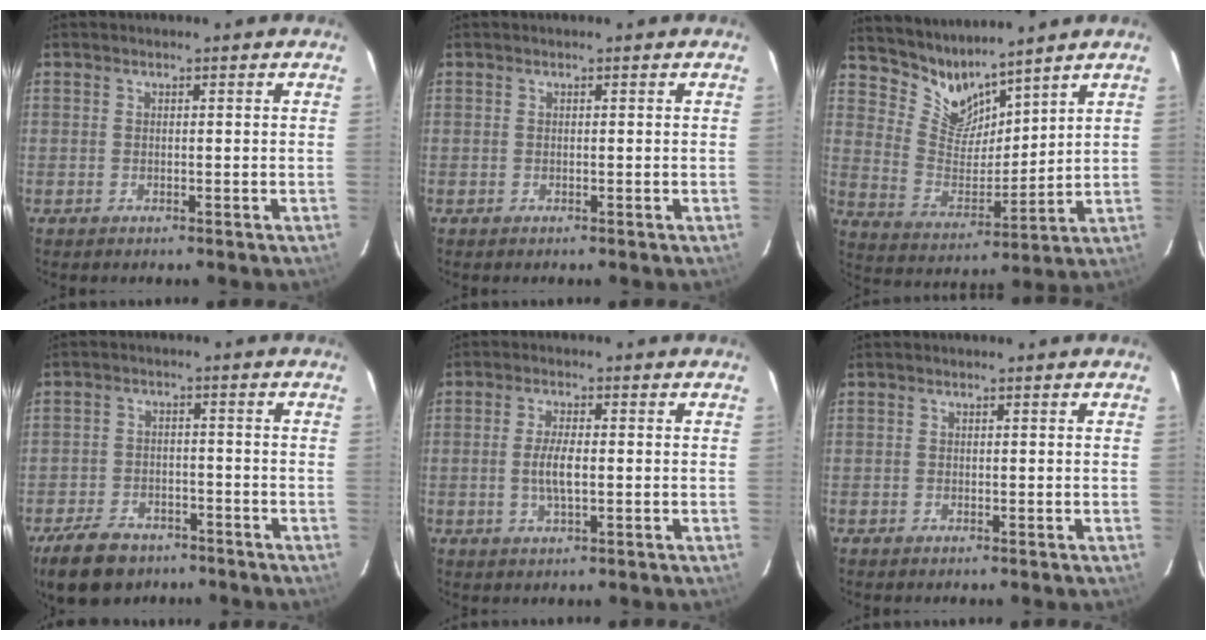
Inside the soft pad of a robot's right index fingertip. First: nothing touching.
{"total": 0.0}
{"total": 9.1, "force": [8.4, 2.7, 2.0], "torque": [-0.044, -0.013, 0.170]}
{"total": 10.8, "force": [-7.6, 6.2, 4.4], "torque": [-0.119, 0.008, -0.120]}
{"total": 4.4, "force": [-0.5, 1.2, 4.2], "torque": [-0.080, -0.004, -0.007]}
{"total": 0.0}